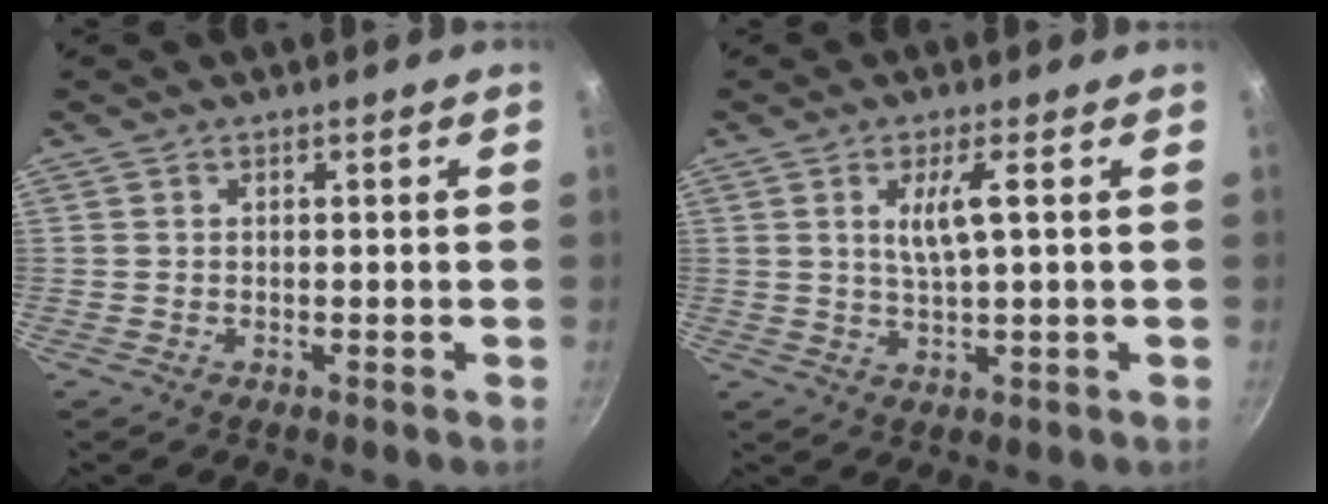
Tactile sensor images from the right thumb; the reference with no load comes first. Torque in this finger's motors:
{"motor_torque": [-0.54, 0.76, 0.37, 0.00, 0.12]}